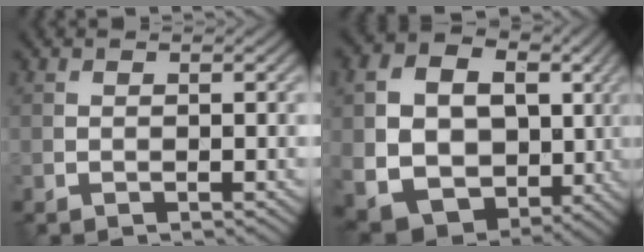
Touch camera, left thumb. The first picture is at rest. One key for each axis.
{"total": 13.8, "fx": 0.3, "fy": 10.8, "fz": 8.7, "tx": -0.195, "ty": -0.018, "tz": 0.018}